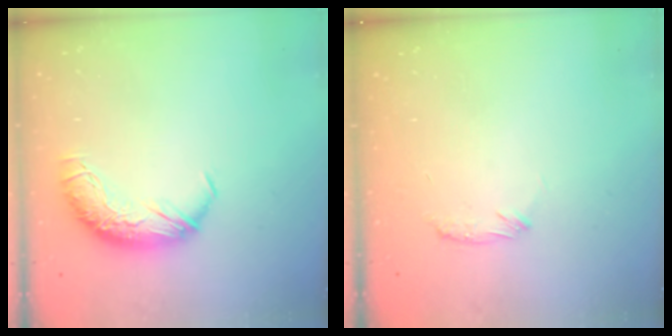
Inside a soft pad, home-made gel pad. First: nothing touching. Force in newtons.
{"total": 6.6, "press": 6.5, "slide": 1.1}